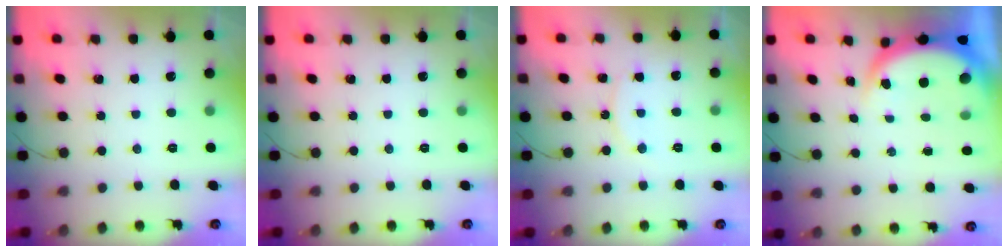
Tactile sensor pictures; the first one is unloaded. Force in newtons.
{"total": 0.0}
{"total": 7.9, "press": 7.9, "slide": 0.4}
{"total": 5.5, "press": 5.5, "slide": 0.8}